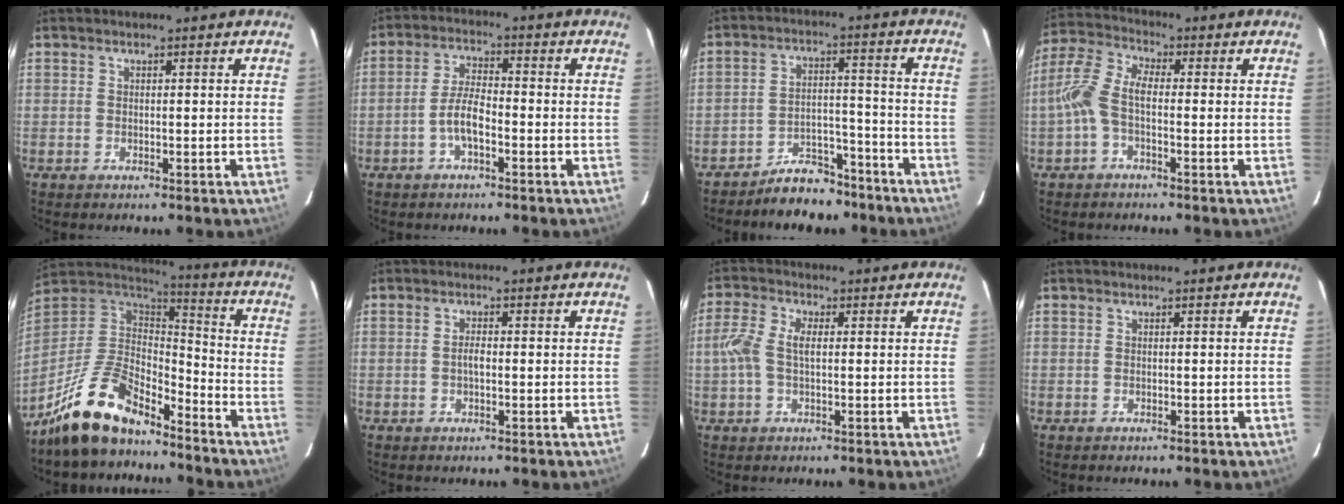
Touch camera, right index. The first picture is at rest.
{"total": 5.2, "force": [-2.3, 1.6, 4.4], "torque": [-0.093, 0.010, -0.043]}
{"total": 9.5, "force": [-8.0, 4.3, 2.6], "torque": [-0.053, 0.036, -0.110]}
{"total": 6.8, "force": [-1.6, 3.1, 5.9], "torque": [-0.138, 0.019, -0.038]}
{"total": 17.0, "force": [-13.1, 6.5, 8.6], "torque": [-0.197, -0.001, -0.242]}
{"total": 1.8, "force": [-0.2, 0.7, 1.6], "torque": [-0.031, 0.004, -0.006]}
{"total": 6.0, "force": [0.2, 3.0, 5.1], "torque": [-0.111, 0.012, 0.000]}
{"total": 0.0}